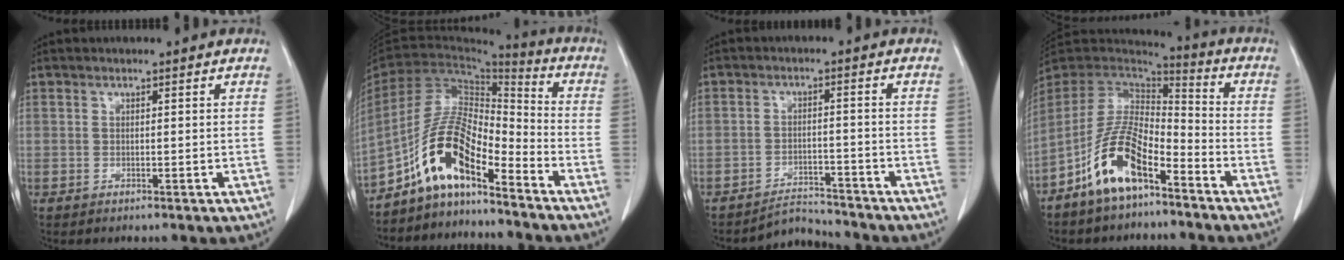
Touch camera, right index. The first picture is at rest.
{"total": 11.5, "force": [-7.7, 3.1, 7.9], "torque": [-0.161, 0.026, -0.142]}
{"total": 4.5, "force": [-4.4, 0.5, -0.7], "torque": [0.010, 0.002, -0.069]}
{"total": 12.3, "force": [-7.1, 4.4, 9.0], "torque": [-0.190, 0.006, -0.135]}